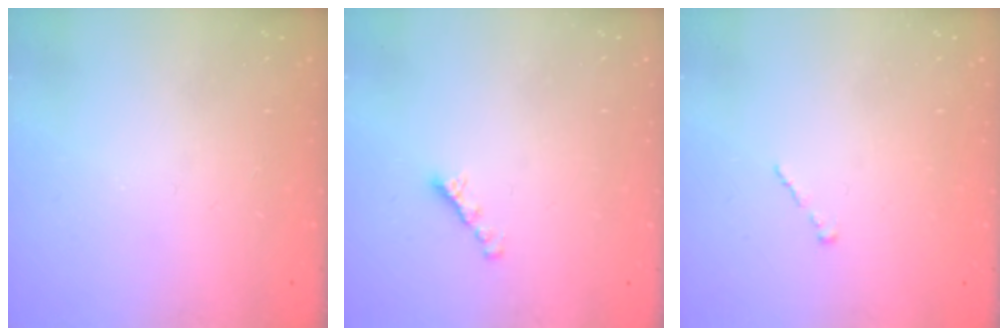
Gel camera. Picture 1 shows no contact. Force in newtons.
{"total": 2.7, "press": 2.6, "slide": 0.8}
{"total": 0.0}